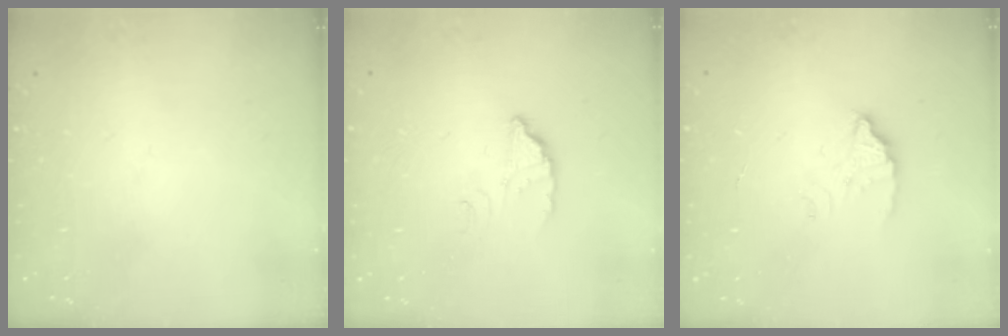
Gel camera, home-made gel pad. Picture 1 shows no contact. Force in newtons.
{"total": 2.8, "press": 2.8, "slide": 0.1}
{"total": 2.7, "press": 2.7, "slide": 0.1}